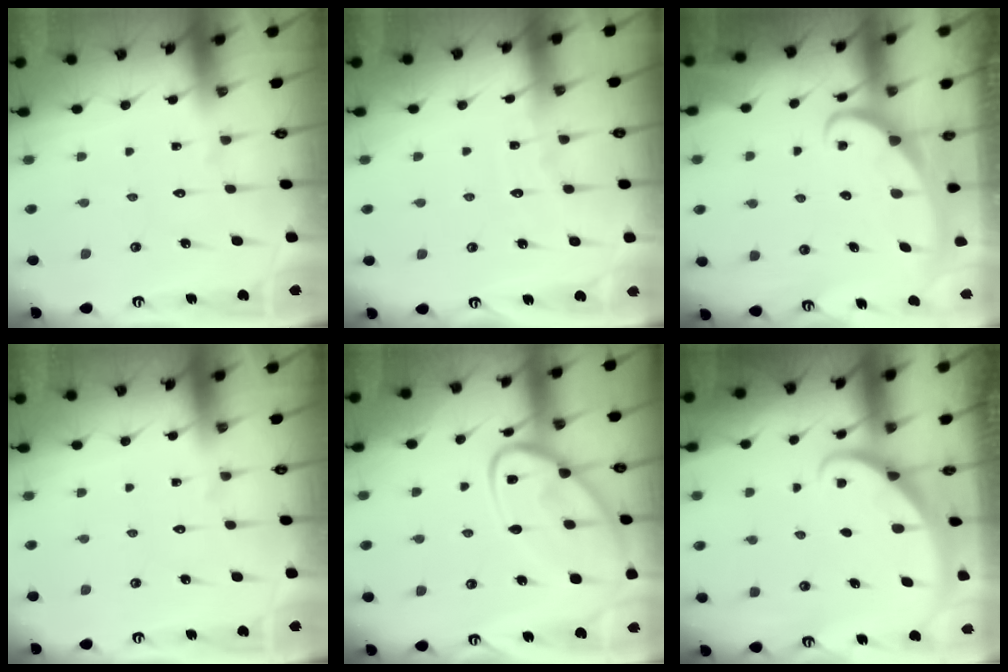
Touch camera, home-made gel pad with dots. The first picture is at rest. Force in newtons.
{"total": 3.1, "press": 3.0, "slide": 0.3}
{"total": 2.4, "press": 2.4, "slide": 0.4}
{"total": 0.0}
{"total": 14.9, "press": 14.9, "slide": 1.3}
{"total": 2.1, "press": 2.1, "slide": 0.1}